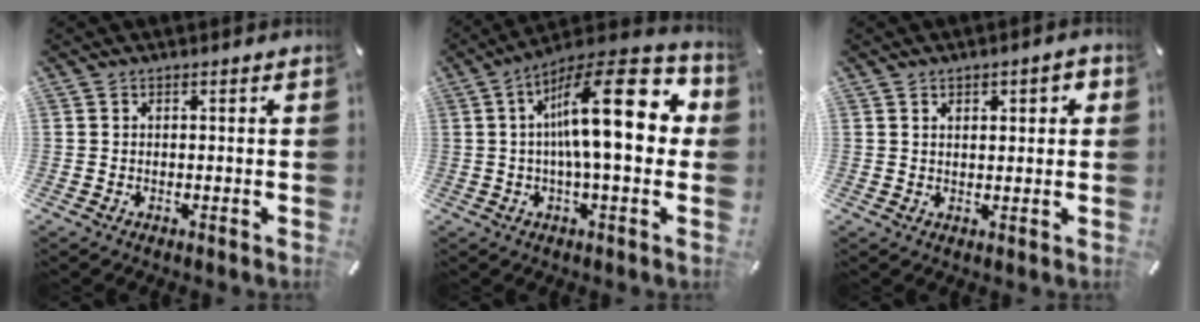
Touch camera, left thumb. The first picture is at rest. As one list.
[{"total": 21.3, "force": [3.6, 6.8, 19.9], "torque": [-0.319, -0.025, 0.045]}, {"total": 2.7, "force": [0.9, 1.5, 2.1], "torque": [-0.033, 0.002, 0.011]}]